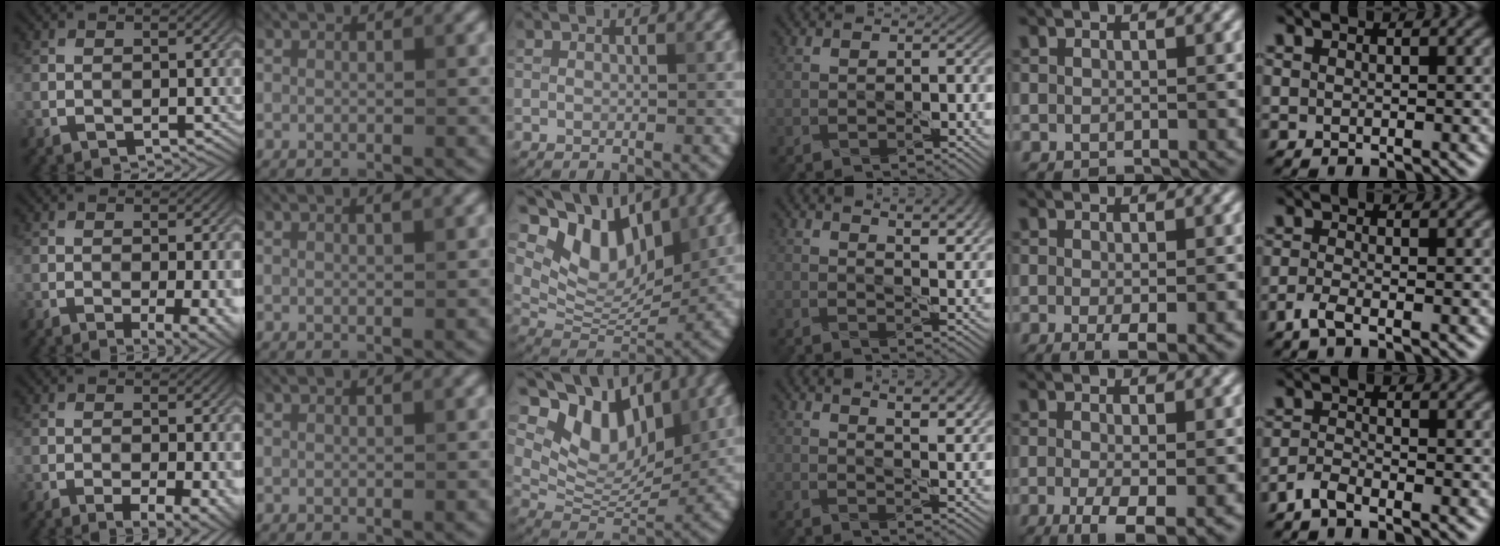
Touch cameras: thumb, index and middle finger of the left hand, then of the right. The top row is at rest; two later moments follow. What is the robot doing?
{"motion": "pour", "object": "sugar"}